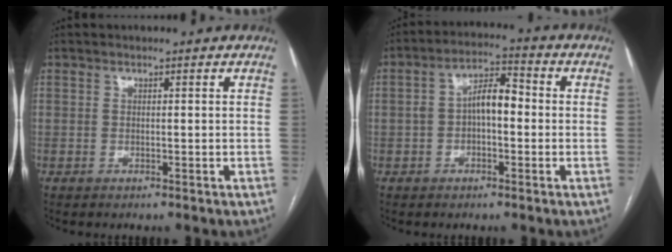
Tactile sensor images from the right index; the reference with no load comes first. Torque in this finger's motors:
{"motor_torque": [0.18, -0.10, 0.19, 0.05]}